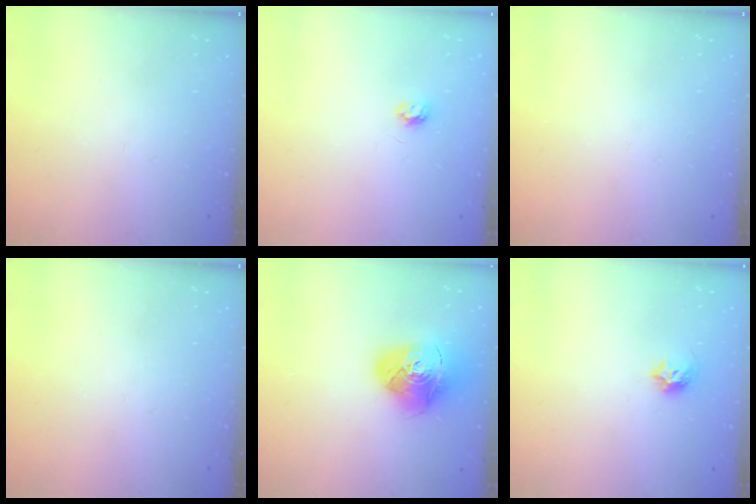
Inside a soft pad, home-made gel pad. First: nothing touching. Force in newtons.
{"total": 3.5, "press": 3.5, "slide": 0.5}
{"total": 0.0}
{"total": 0.0}
{"total": 16.4, "press": 16.3, "slide": 1.8}
{"total": 7.1, "press": 7.0, "slide": 0.8}